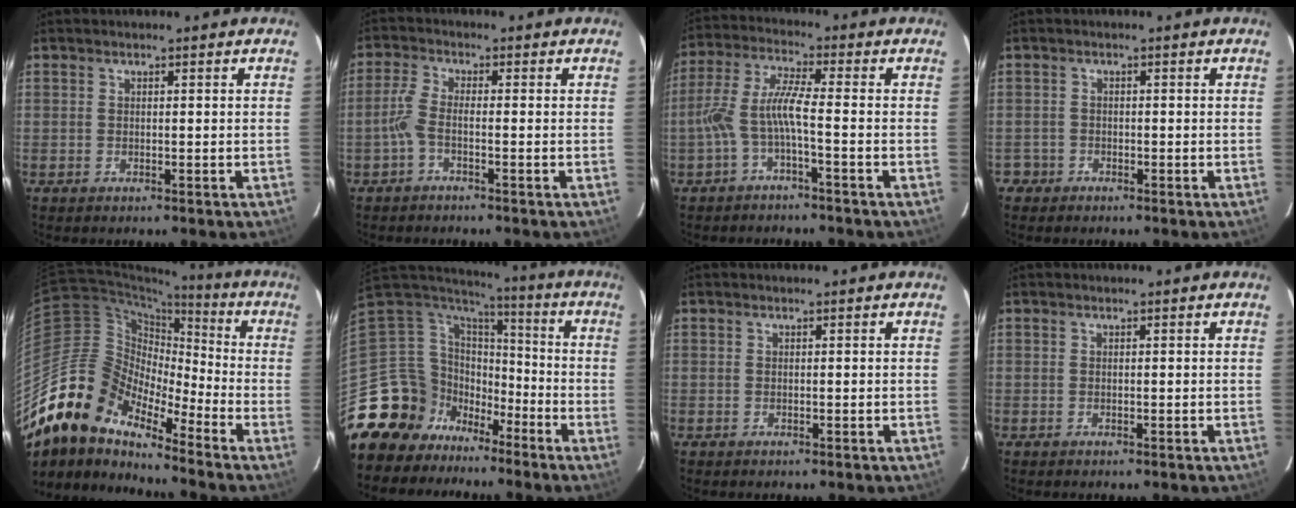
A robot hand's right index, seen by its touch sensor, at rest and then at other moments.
{"total": 3.0, "force": [-1.4, 0.5, 2.5], "torque": [-0.066, 0.005, -0.032]}
{"total": 6.7, "force": [-2.7, 0.3, 6.1], "torque": [-0.144, 0.009, -0.050]}
{"total": 2.0, "force": [-1.2, 1.6, -0.2], "torque": [-0.001, 0.010, -0.022]}
{"total": 17.6, "force": [-14.3, 6.8, 7.6], "torque": [-0.135, 0.001, -0.282]}
{"total": 15.4, "force": [-10.2, 11.0, 3.2], "torque": [-0.101, 0.035, -0.181]}
{"total": 0.0}
{"total": 0.0}